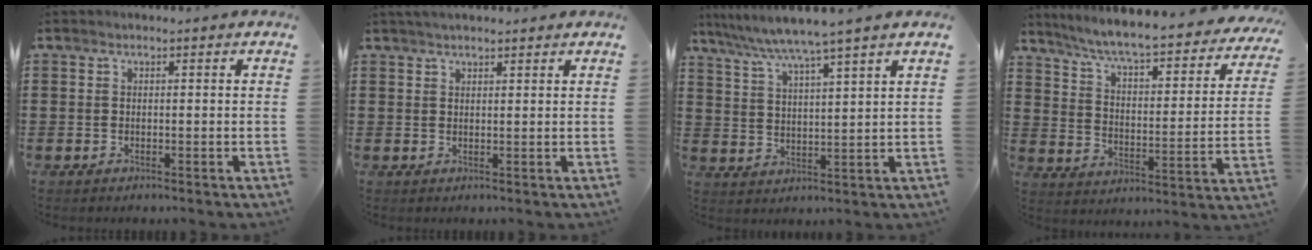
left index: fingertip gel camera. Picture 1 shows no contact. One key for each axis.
{"total": 1.6, "fx": 1.4, "fy": 0.3, "fz": 0.6, "tx": -0.013, "ty": 0.003, "tz": 0.027}
{"total": 5.4, "fx": 4.5, "fy": -1.2, "fz": 2.6, "tx": -0.068, "ty": -0.028, "tz": 0.073}
{"total": 6.3, "fx": 5.6, "fy": -0.3, "fz": 2.9, "tx": -0.081, "ty": -0.047, "tz": 0.088}